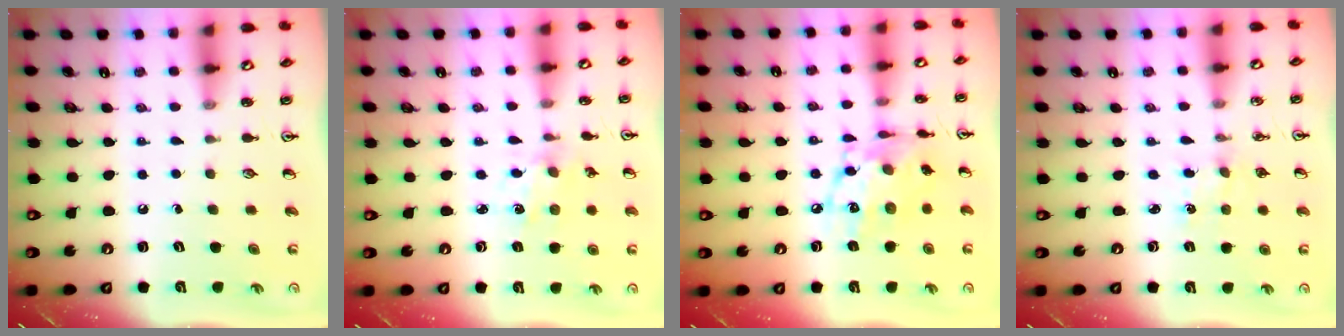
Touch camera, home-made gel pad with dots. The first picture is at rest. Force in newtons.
{"total": 1.3, "press": 1.3, "slide": 0.2}
{"total": 13.6, "press": 13.6, "slide": 0.8}
{"total": 1.5, "press": 1.5, "slide": 0.2}